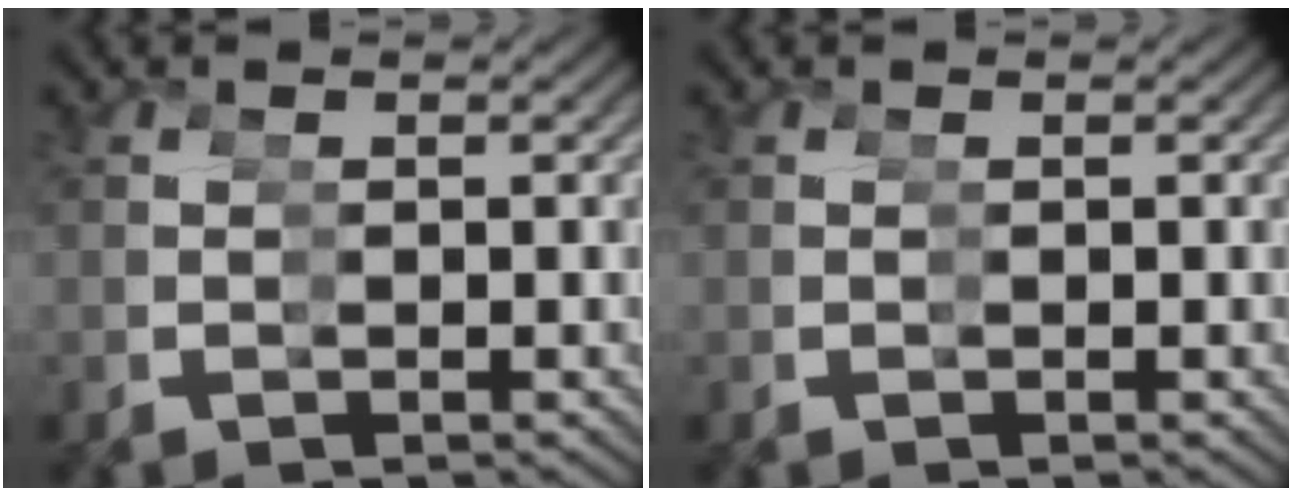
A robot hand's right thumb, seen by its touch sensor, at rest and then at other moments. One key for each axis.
{"total": 0.0}